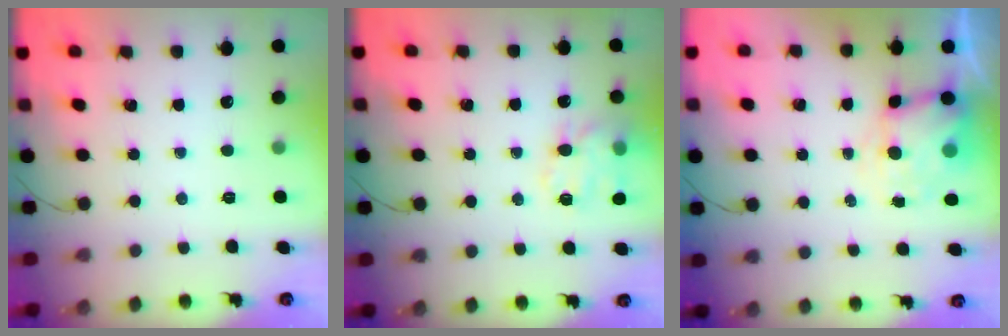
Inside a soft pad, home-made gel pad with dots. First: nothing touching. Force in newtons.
{"total": 14.6, "press": 14.4, "slide": 2.1}
{"total": 4.8, "press": 4.7, "slide": 1.0}